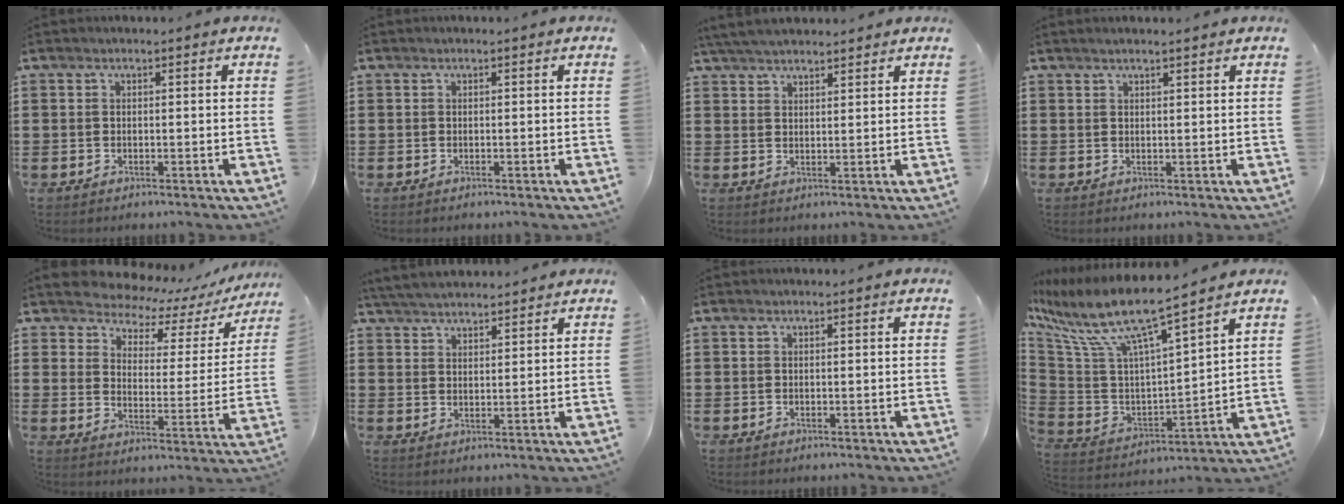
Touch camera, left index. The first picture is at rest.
{"total": 0.0}
{"total": 4.3, "force": [4.0, 0.5, 1.4], "torque": [-0.038, -0.003, 0.076]}
{"total": 1.3, "force": [1.1, -0.1, 0.6], "torque": [-0.012, 0.000, 0.020]}
{"total": 4.2, "force": [3.9, 1.4, 0.7], "torque": [-0.041, -0.033, 0.061]}
{"total": 4.0, "force": [3.9, 0.3, 0.7], "torque": [-0.025, -0.007, 0.073]}
{"total": 0.0}
{"total": 9.7, "force": [7.3, 0.9, 6.4], "torque": [-0.151, -0.058, 0.118]}